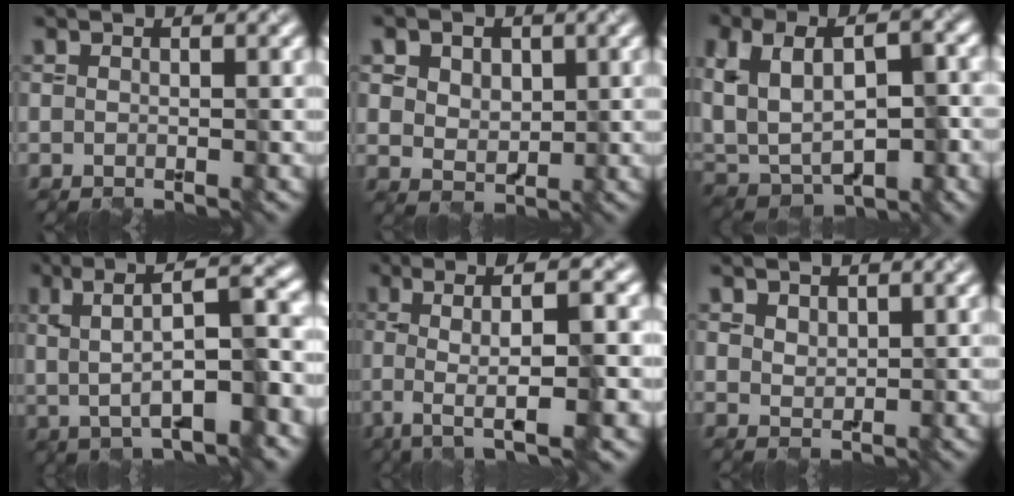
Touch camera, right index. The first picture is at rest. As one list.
[{"total": 4.6, "force": [2.1, 3.4, 2.3], "torque": [-0.058, 0.009, 0.037]}, {"total": 9.2, "force": [-0.3, 5.4, 7.5], "torque": [-0.140, -0.004, 0.004]}, {"total": 8.4, "force": [0.5, 2.4, 8.0], "torque": [-0.125, 0.012, 0.013]}, {"total": 7.9, "force": [-0.6, 1.8, 7.7], "torque": [-0.103, 0.005, -0.011]}, {"total": 0.9, "force": [0.7, 0.6, 0.1], "torque": [-0.008, -0.004, 0.028]}]